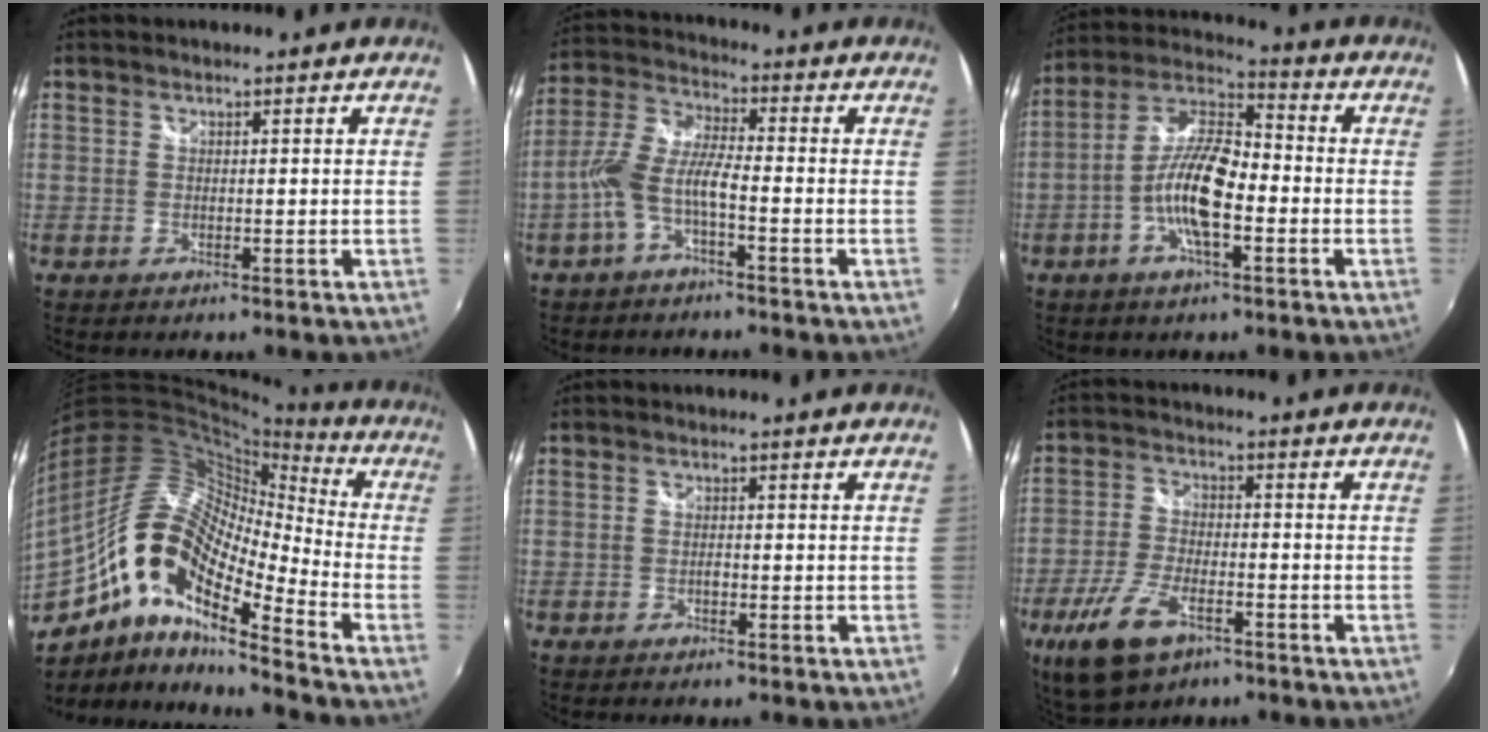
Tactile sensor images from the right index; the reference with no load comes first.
{"total": 7.6, "force": [-3.1, 1.8, 6.7], "torque": [-0.155, 0.010, -0.060]}
{"total": 12.2, "force": [-3.5, 3.9, 11.0], "torque": [-0.228, 0.007, -0.071]}
{"total": 19.9, "force": [-7.8, 6.9, 16.9], "torque": [-0.283, -0.014, -0.166]}
{"total": 0.8, "force": [-0.5, 0.4, 0.5], "torque": [-0.009, 0.002, -0.008]}
{"total": 12.2, "force": [-6.8, 5.7, 8.4], "torque": [-0.190, -0.020, -0.125]}